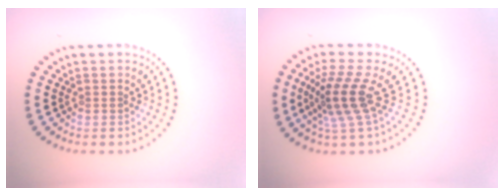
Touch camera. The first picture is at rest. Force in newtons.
{"total": 4.1, "press": 2.9, "slide": 2.9}